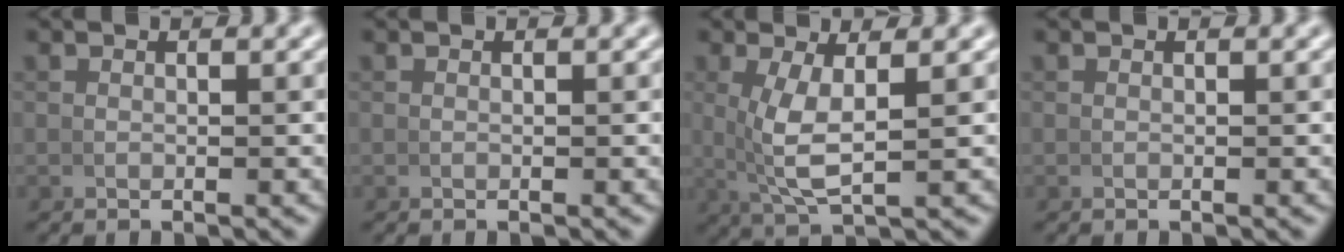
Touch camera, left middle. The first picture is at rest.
{"total": 0.0}
{"total": 5.0, "force": [0.8, 1.7, 4.7], "torque": [-0.095, -0.009, 0.026]}
{"total": 0.0}